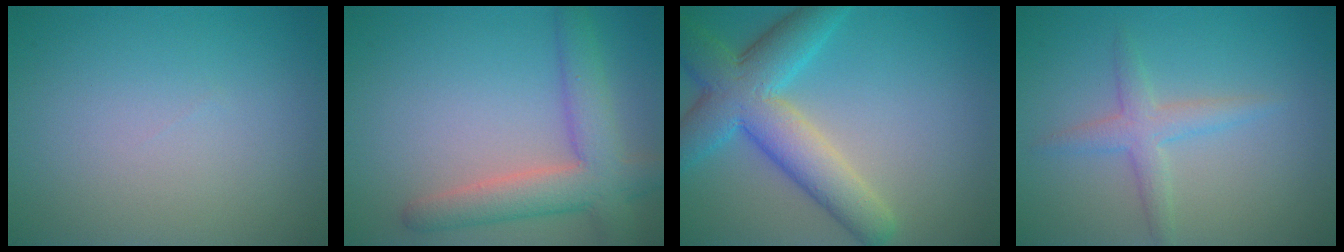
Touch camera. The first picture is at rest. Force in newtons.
{"total": 5.6, "press": 5.6, "slide": 0.4}
{"total": 7.6, "press": 7.6, "slide": 0.3}
{"total": 2.4, "press": 2.4, "slide": 0.0}